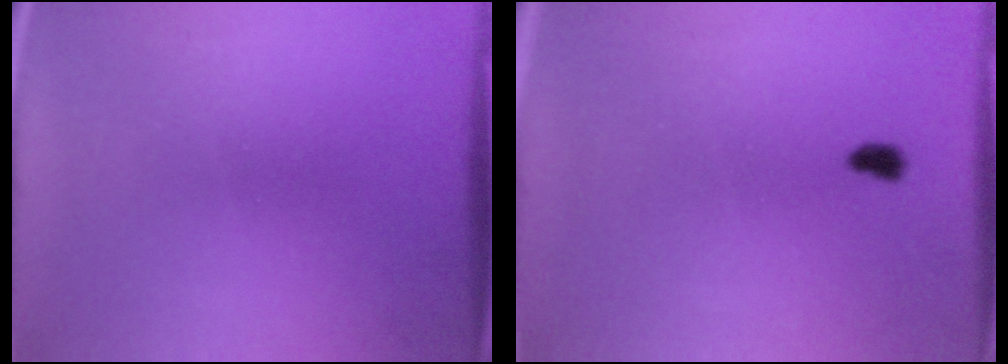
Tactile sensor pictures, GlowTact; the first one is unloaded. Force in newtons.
{"total": 1.3}